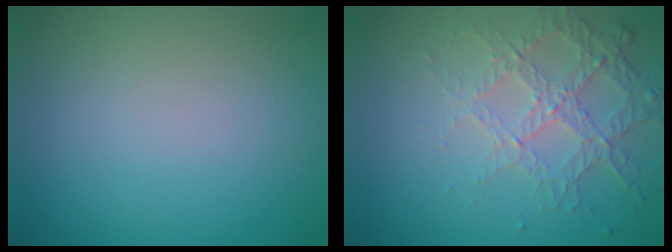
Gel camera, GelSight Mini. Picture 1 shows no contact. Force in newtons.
{"total": 4.2, "press": 3.0, "slide": 2.9}